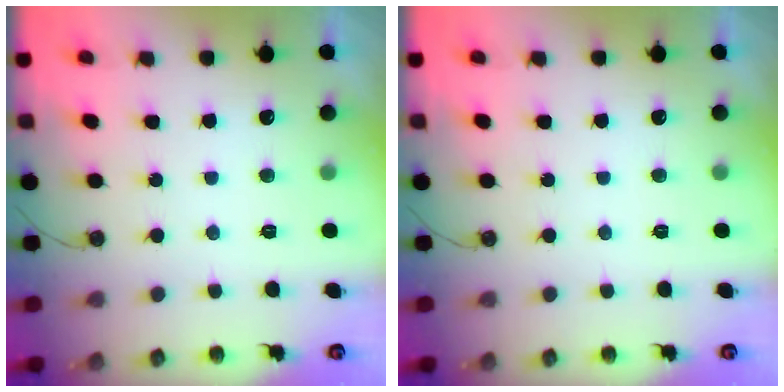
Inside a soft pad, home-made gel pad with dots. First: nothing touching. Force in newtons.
{"total": 0.0}